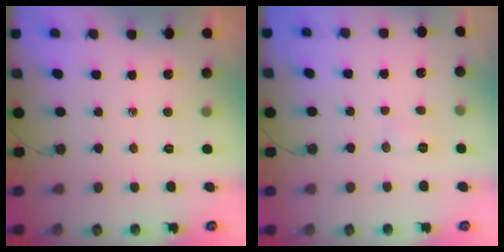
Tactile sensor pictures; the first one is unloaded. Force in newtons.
{"total": 9.2, "press": 6.0, "slide": 6.9}